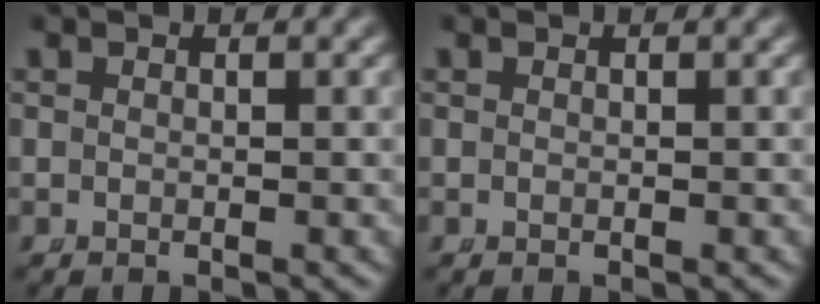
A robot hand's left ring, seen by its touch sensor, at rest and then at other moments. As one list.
[{"total": 0.0}]